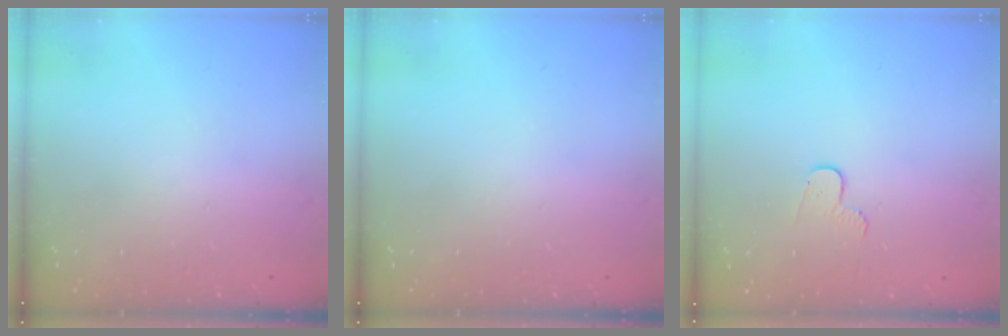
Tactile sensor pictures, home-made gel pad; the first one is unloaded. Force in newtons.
{"total": 0.0}
{"total": 4.9, "press": 4.8, "slide": 0.4}